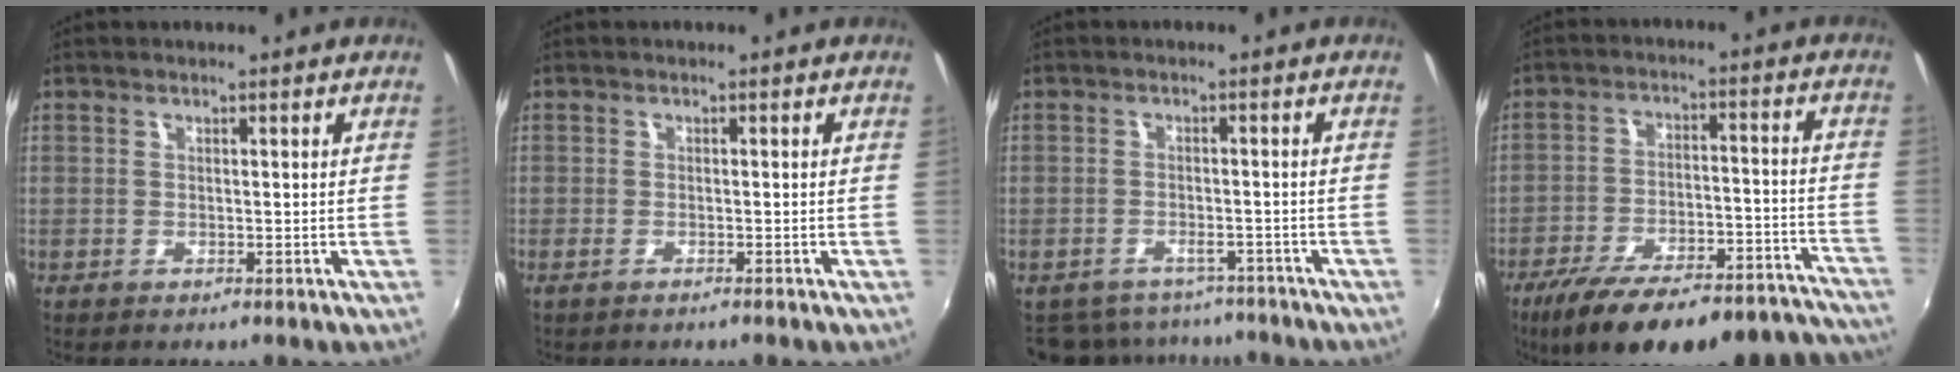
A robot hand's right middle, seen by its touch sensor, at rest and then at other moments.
{"total": 1.2, "force": [-0.9, 0.2, 0.7], "torque": [-0.015, -0.003, -0.017]}
{"total": 10.2, "force": [-8.7, 4.6, 2.5], "torque": [-0.069, 0.000, -0.117]}
{"total": 28.3, "force": [-24.2, 7.4, 12.6], "torque": [-0.203, -0.008, -0.319]}